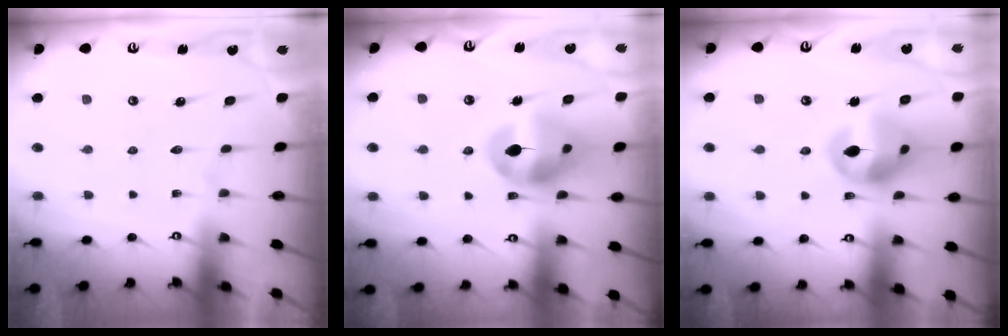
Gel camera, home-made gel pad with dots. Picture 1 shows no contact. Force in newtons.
{"total": 13.5, "press": 13.4, "slide": 1.9}
{"total": 14.7, "press": 14.5, "slide": 2.1}